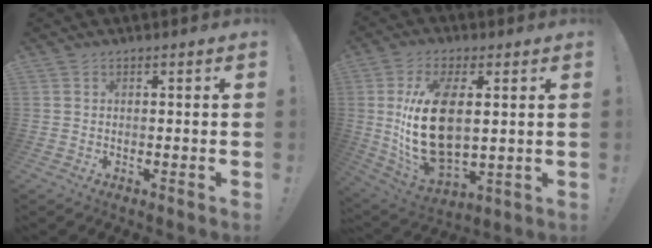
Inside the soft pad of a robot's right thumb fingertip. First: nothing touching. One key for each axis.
{"total": 20.0, "fx": 2.8, "fy": 10.9, "fz": 16.5, "tx": -0.328, "ty": -0.016, "tz": 0.052}